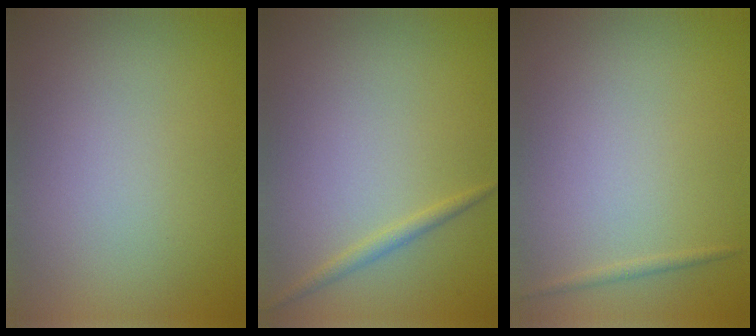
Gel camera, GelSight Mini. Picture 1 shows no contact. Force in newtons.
{"total": 1.1, "press": 1.1, "slide": 0.1}
{"total": 0.6, "press": 0.6, "slide": 0.1}